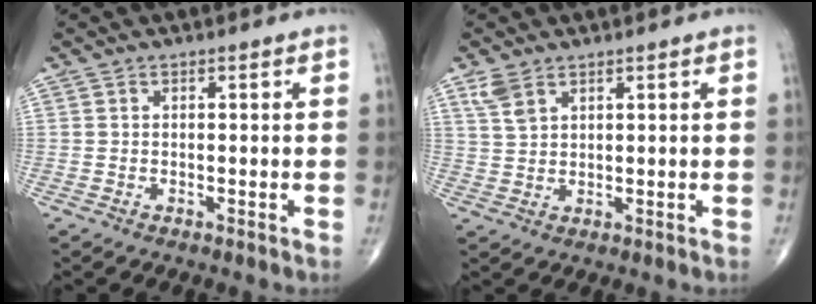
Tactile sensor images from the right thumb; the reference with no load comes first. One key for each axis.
{"total": 3.7, "fx": 2.5, "fy": 1.8, "fz": 2.1, "tx": -0.045, "ty": -0.002, "tz": 0.060}